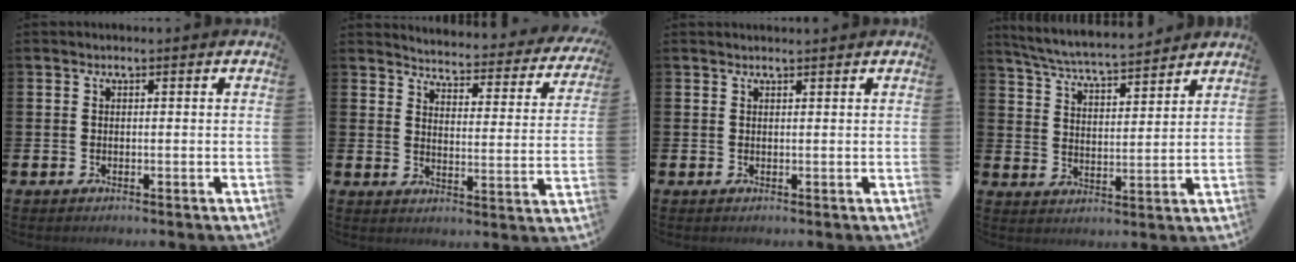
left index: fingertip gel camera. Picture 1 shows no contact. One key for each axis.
{"total": 3.8, "fx": 3.7, "fy": 0.6, "fz": 0.4, "tx": -0.023, "ty": -0.042, "tz": 0.054}
{"total": 0.6, "fx": 0.6, "fy": -0.1, "fz": 0.0, "tx": 0.000, "ty": -0.001, "tz": 0.013}
{"total": 6.1, "fx": 5.9, "fy": 0.2, "fz": 1.4, "tx": -0.056, "ty": -0.039, "tz": 0.104}